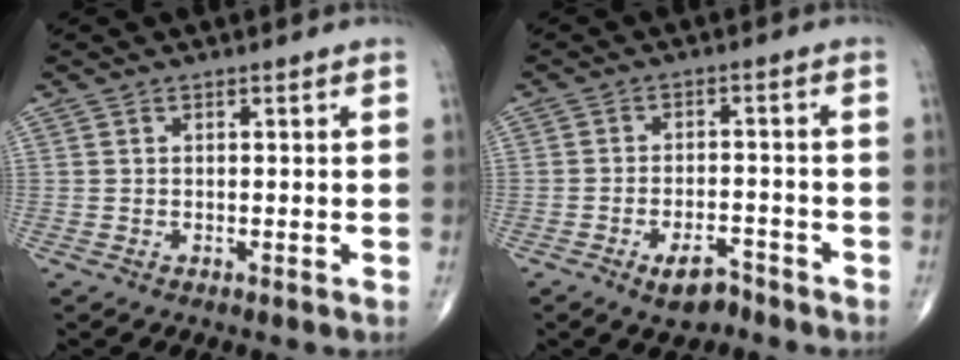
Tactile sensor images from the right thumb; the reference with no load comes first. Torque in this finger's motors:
{"motor_torque": [0.01, -0.06, 0.14, 0.09, 0.08]}